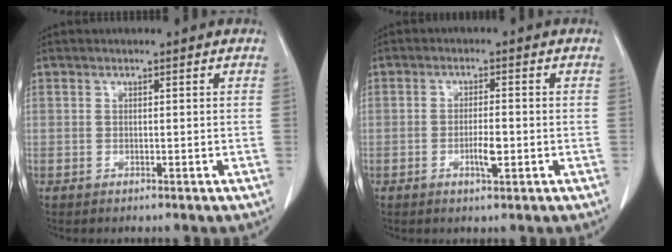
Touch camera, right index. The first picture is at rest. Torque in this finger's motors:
{"motor_torque": [0.06, 0.04, 0.03, 0.01]}